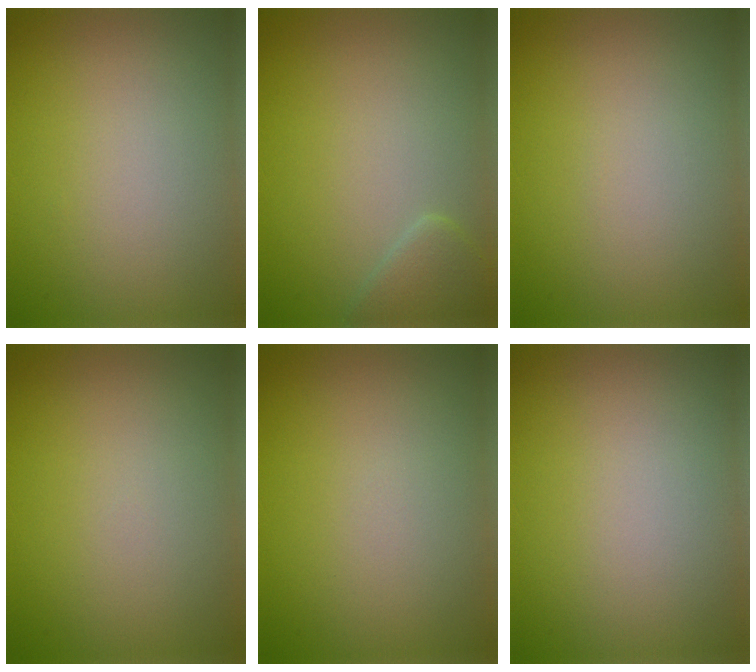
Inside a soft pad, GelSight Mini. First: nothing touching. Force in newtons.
{"total": 1.9, "press": 1.9, "slide": 0.1}
{"total": 0.0}
{"total": 0.0}
{"total": 0.0}
{"total": 0.0}